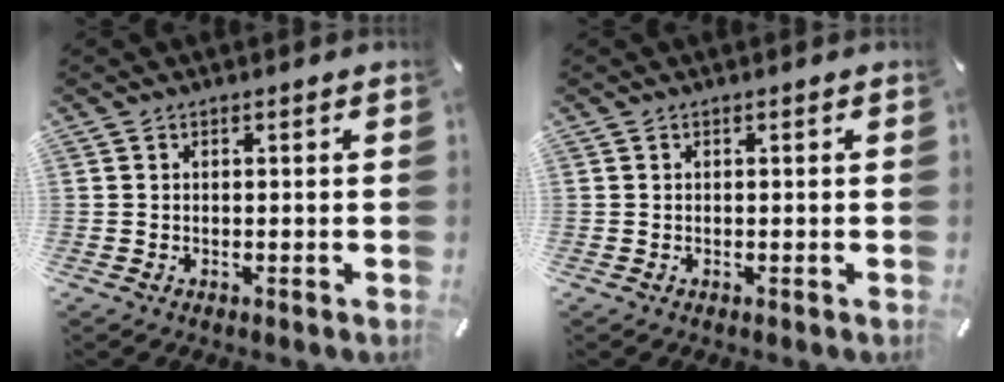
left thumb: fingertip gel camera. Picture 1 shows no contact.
{"total": 0.0}